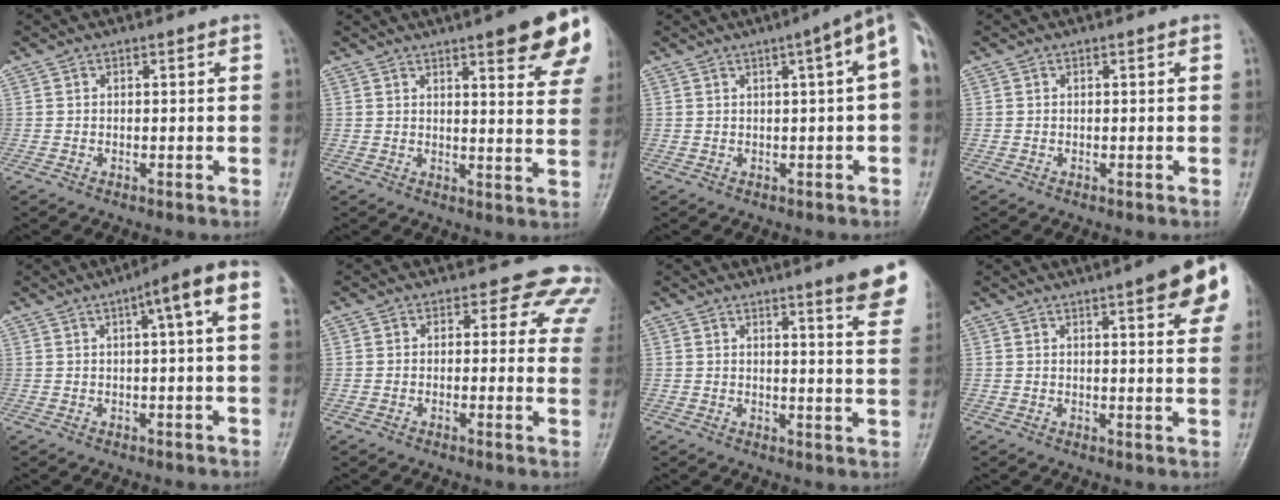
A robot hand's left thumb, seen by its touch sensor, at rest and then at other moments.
{"total": 13.7, "force": [8.2, 2.8, 10.6], "torque": [-0.104, -0.034, 0.093]}
{"total": 7.0, "force": [1.4, 1.0, 6.8], "torque": [-0.083, 0.025, 0.010]}
{"total": 0.0}
{"total": 7.8, "force": [2.3, 0.9, 7.4], "torque": [-0.106, 0.025, 0.026]}
{"total": 8.1, "force": [5.8, 4.9, 3.0], "torque": [0.016, -0.017, 0.035]}
{"total": 10.6, "force": [7.5, 1.1, 7.5], "torque": [-0.069, -0.036, 0.077]}
{"total": 11.4, "force": [5.8, 2.4, 9.5], "torque": [-0.091, -0.013, 0.063]}